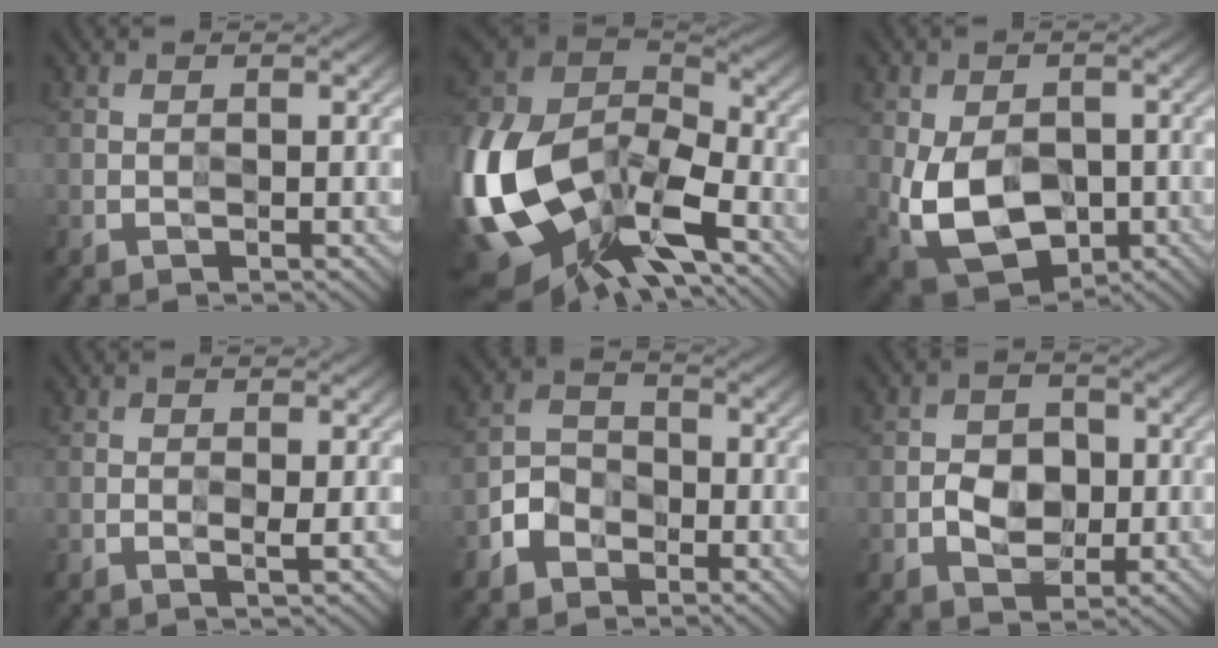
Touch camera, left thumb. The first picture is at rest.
{"total": 19.4, "force": [-7.6, 12.4, 12.8], "torque": [-0.320, -0.034, -0.134]}
{"total": 9.6, "force": [-1.4, 6.8, 6.7], "torque": [-0.159, -0.021, -0.023]}
{"total": 0.5, "force": [0.3, 0.1, 0.4], "torque": [-0.007, -0.001, 0.006]}
{"total": 4.1, "force": [-2.5, 3.1, 0.7], "torque": [-0.005, 0.004, -0.060]}
{"total": 3.6, "force": [-0.6, 3.1, 1.7], "torque": [-0.020, 0.002, -0.016]}